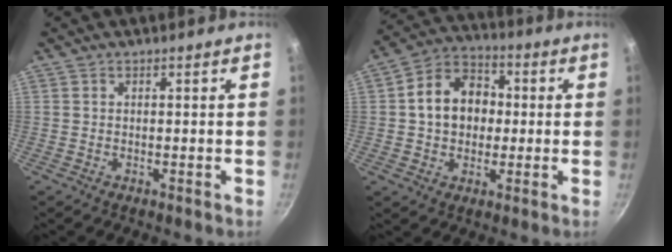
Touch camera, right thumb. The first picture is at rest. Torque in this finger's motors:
{"motor_torque": [-0.52, 0.95, 0.34, -0.03, 0.07]}